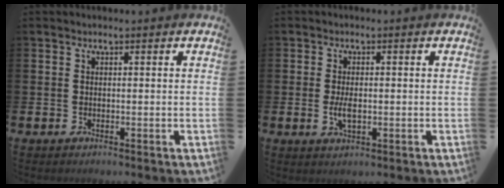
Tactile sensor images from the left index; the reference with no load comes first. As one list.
[{"total": 3.0, "force": [-0.2, 1.4, 2.7], "torque": [-0.043, -0.001, -0.006]}]